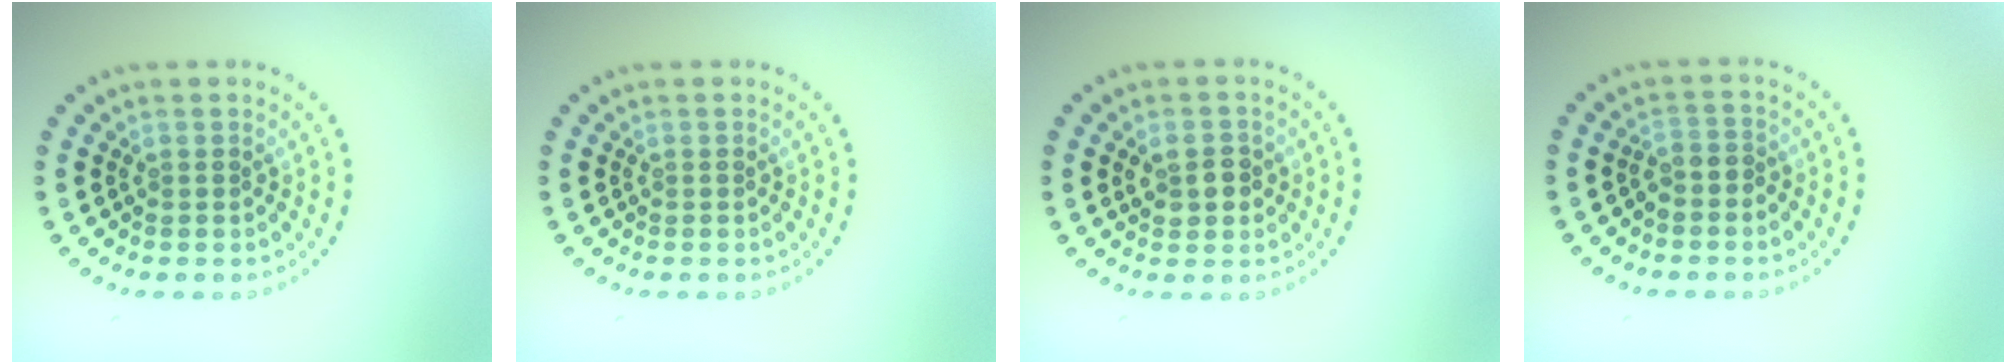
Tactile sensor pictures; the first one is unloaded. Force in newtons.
{"total": 0.0}
{"total": 2.4, "press": 2.4, "slide": 0.4}
{"total": 1.1, "press": 0.8, "slide": 0.8}